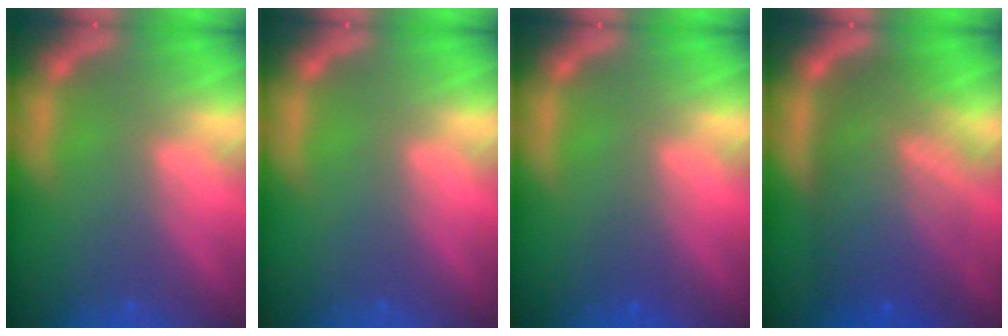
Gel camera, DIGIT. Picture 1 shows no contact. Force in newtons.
{"total": 0.0}
{"total": 1.0}
{"total": 10.0}